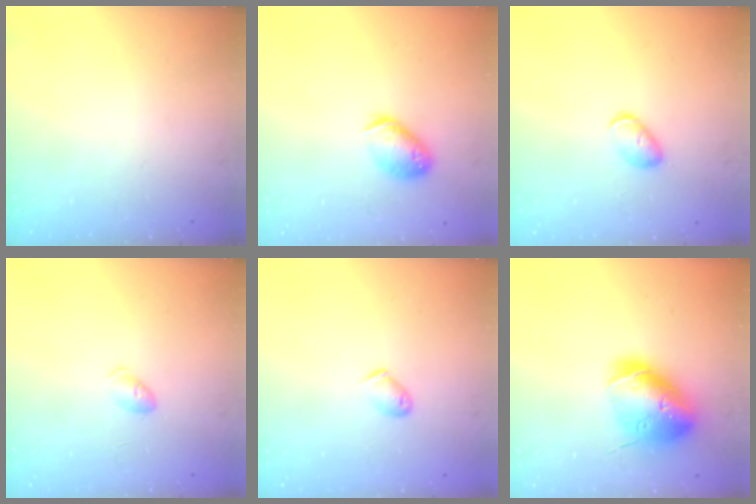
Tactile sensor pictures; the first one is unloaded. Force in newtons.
{"total": 11.2, "press": 11.1, "slide": 1.6}
{"total": 5.8, "press": 5.7, "slide": 0.7}
{"total": 5.3, "press": 5.2, "slide": 0.9}
{"total": 4.2, "press": 4.1, "slide": 0.7}
{"total": 18.2, "press": 18.0, "slide": 2.8}